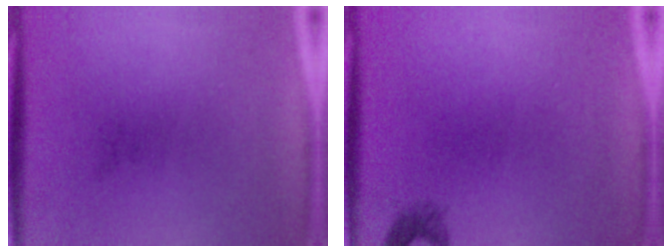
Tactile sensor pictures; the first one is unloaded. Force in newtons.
{"total": 1.2}